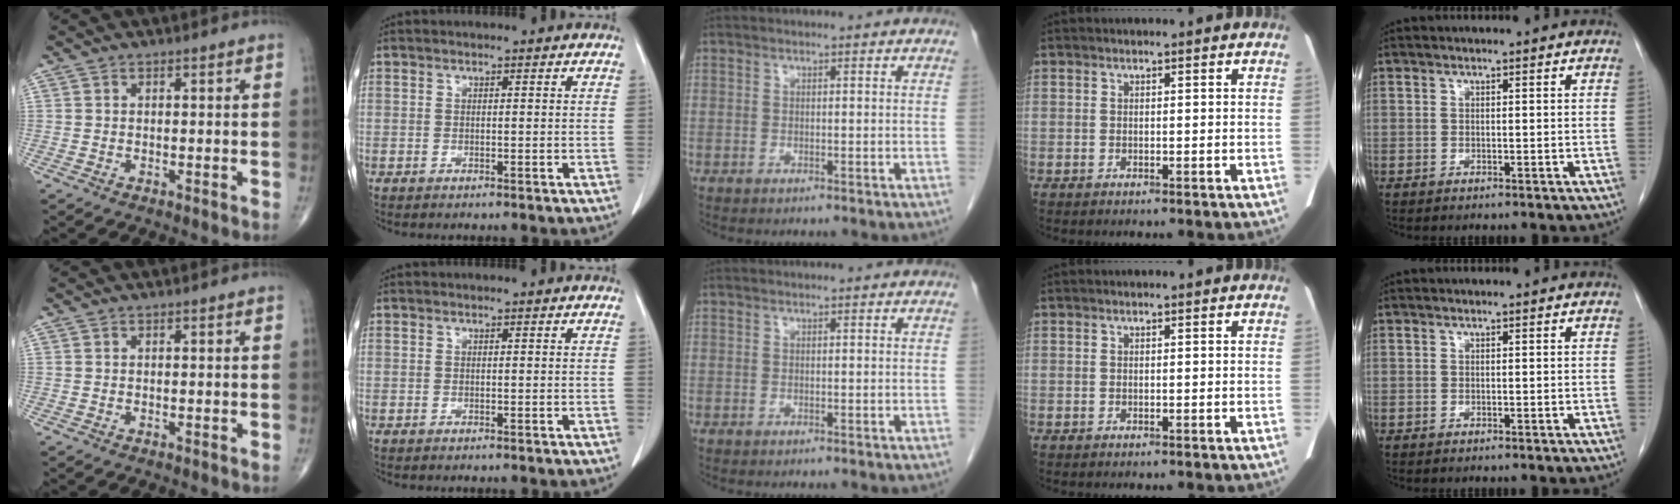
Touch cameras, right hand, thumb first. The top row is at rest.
{}